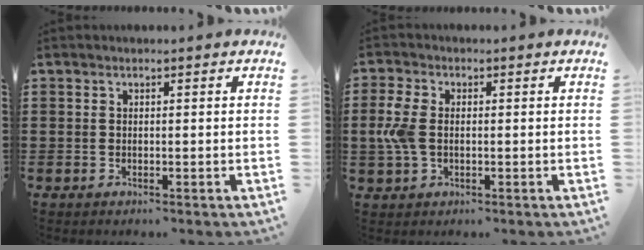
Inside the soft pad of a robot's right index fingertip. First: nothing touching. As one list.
[{"total": 5.1, "force": [-0.1, 3.2, 4.0], "torque": [-0.115, -0.002, -0.011]}]